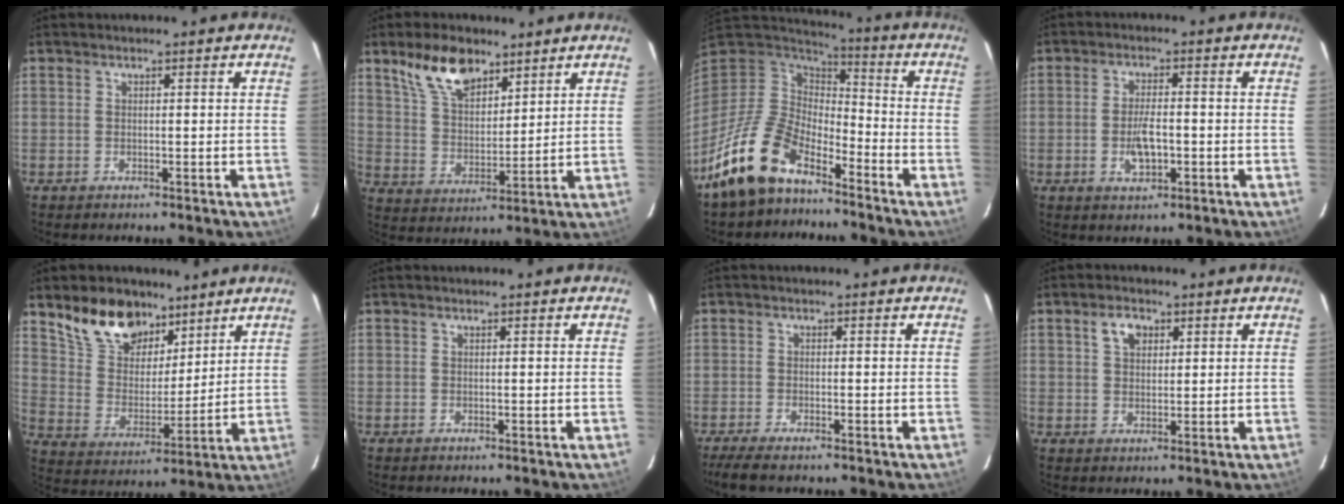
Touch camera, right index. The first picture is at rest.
{"total": 11.3, "force": [7.6, 5.5, 6.2], "torque": [-0.115, 0.016, 0.150]}
{"total": 15.1, "force": [-10.8, 7.0, 7.8], "torque": [-0.172, -0.004, -0.201]}
{"total": 5.5, "force": [-1.6, 2.2, 4.8], "torque": [-0.096, -0.001, -0.024]}
{"total": 14.3, "force": [9.9, 7.9, 6.4], "torque": [-0.140, 0.028, 0.192]}
{"total": 0.0}
{"total": 5.0, "force": [-4.0, 1.1, 2.8], "torque": [-0.073, -0.019, -0.075]}
{"total": 3.9, "force": [1.7, 2.5, 2.3], "torque": [-0.039, 0.010, 0.032]}